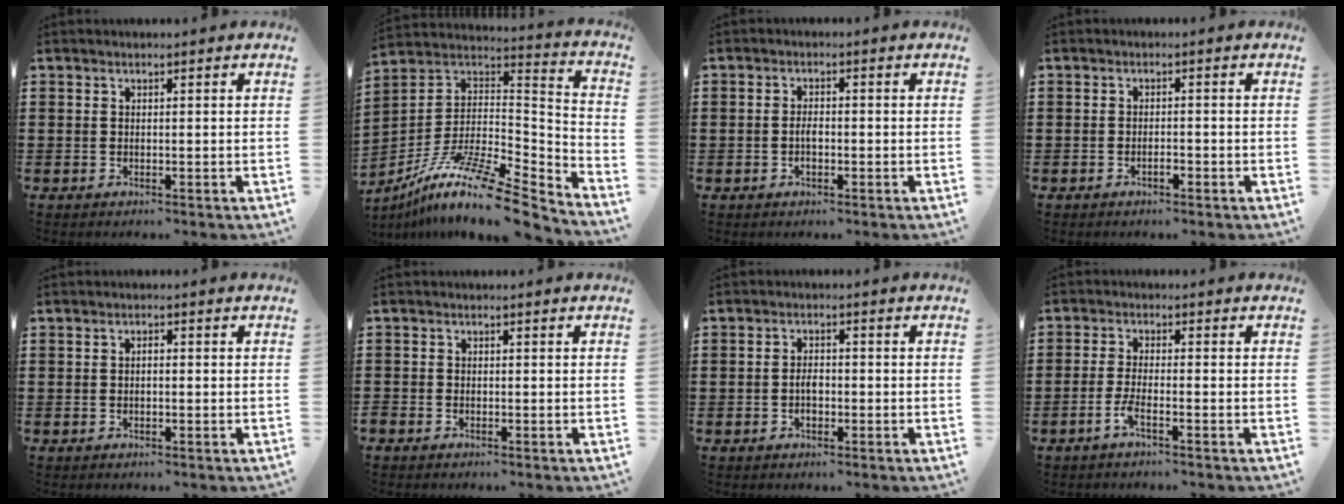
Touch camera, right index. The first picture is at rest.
{"total": 13.6, "force": [-9.7, 2.0, 9.4], "torque": [-0.174, 0.008, -0.181]}
{"total": 2.1, "force": [-0.6, 0.8, 1.9], "torque": [-0.038, -0.001, -0.010]}
{"total": 1.5, "force": [-0.9, 0.5, 1.1], "torque": [-0.022, 0.000, -0.016]}
{"total": 0.8, "force": [-0.2, 0.3, 0.7], "torque": [-0.015, -0.002, -0.003]}
{"total": 0.8, "force": [-0.7, 0.2, 0.1], "torque": [-0.004, -0.002, -0.015]}
{"total": 2.6, "force": [-0.7, 1.1, 2.2], "torque": [-0.051, -0.002, -0.015]}
{"total": 3.0, "force": [-1.9, 0.2, 2.3], "torque": [-0.061, -0.006, -0.042]}